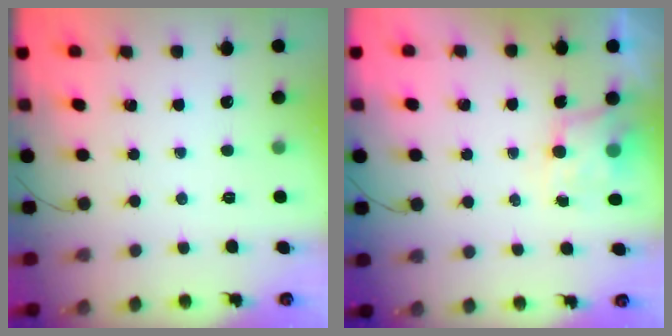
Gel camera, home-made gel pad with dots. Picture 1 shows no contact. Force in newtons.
{"total": 6.1, "press": 6.1, "slide": 0.2}